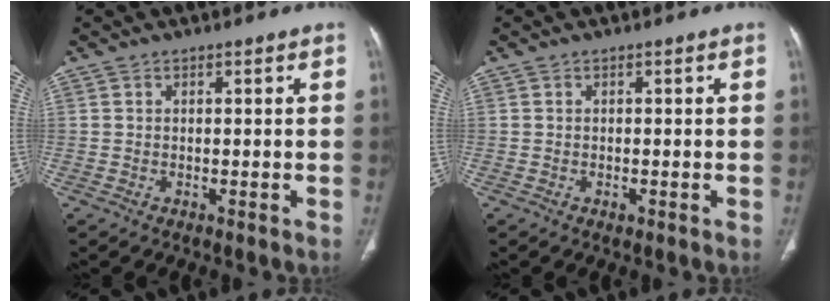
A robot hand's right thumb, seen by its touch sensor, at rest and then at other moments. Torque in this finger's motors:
{"motor_torque": [0.19, 0.03, 0.50, -0.37, -0.02]}